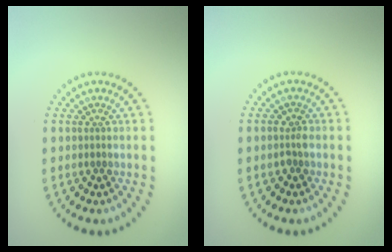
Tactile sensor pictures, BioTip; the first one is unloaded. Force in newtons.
{"total": 0.9, "press": 0.8, "slide": 0.3}